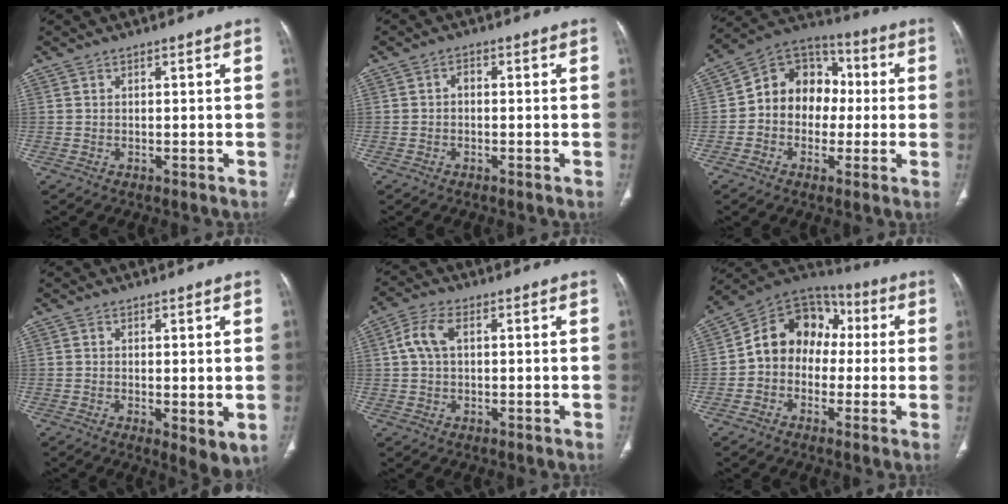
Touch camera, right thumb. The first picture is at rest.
{"total": 1.3, "force": [-0.3, 0.8, 0.9], "torque": [-0.012, 0.006, -0.010]}
{"total": 13.5, "force": [-0.1, 11.1, 7.7], "torque": [-0.073, 0.039, -0.019]}
{"total": 4.9, "force": [-0.6, 1.6, 4.6], "torque": [-0.071, -0.019, -0.006]}
{"total": 5.3, "force": [1.2, 3.0, 4.2], "torque": [-0.096, 0.014, 0.021]}
{"total": 13.6, "force": [0.1, 11.2, 7.7], "torque": [-0.085, 0.045, -0.015]}